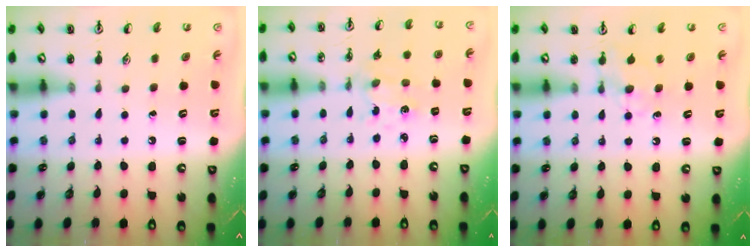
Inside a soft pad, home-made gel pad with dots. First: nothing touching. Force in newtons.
{"total": 2.0, "press": 2.0, "slide": 0.3}
{"total": 5.1, "press": 5.0, "slide": 0.7}